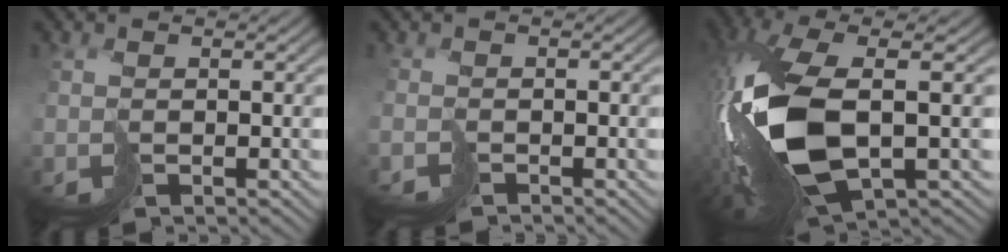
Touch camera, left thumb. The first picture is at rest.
{"total": 1.4, "force": [-1.2, 0.1, -0.8], "torque": [0.021, -0.003, -0.024]}
{"total": 13.1, "force": [-1.0, 5.5, 11.8], "torque": [-0.282, -0.005, -0.017]}